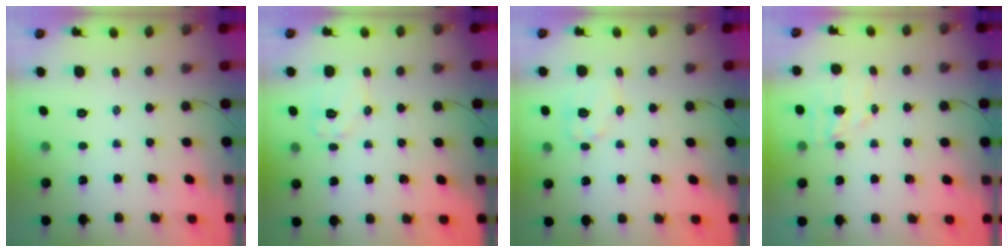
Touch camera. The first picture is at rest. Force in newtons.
{"total": 7.6, "press": 7.6, "slide": 0.6}
{"total": 7.8, "press": 7.7, "slide": 0.8}
{"total": 4.5, "press": 4.3, "slide": 1.0}